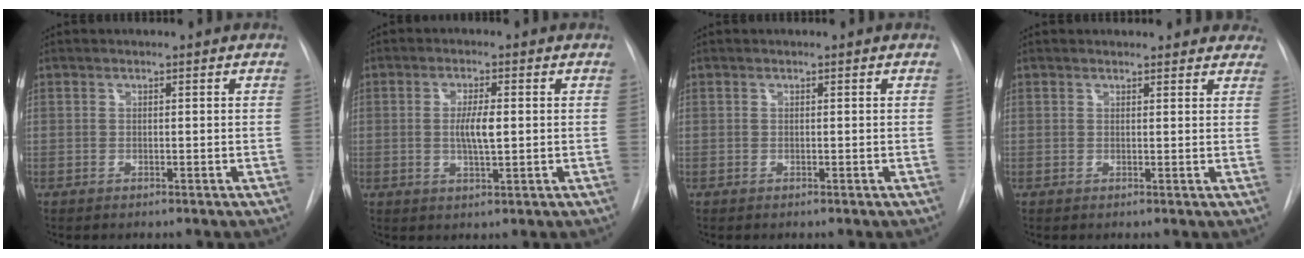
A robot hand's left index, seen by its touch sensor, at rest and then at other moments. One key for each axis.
{"total": 4.0, "fx": -0.3, "fy": 0.7, "fz": 4.0, "tx": -0.073, "ty": -0.008, "tz": -0.005}
{"total": 0.0}
{"total": 9.7, "fx": 9.0, "fy": 3.1, "fz": 1.9, "tx": 0.010, "ty": -0.003, "tz": 0.078}